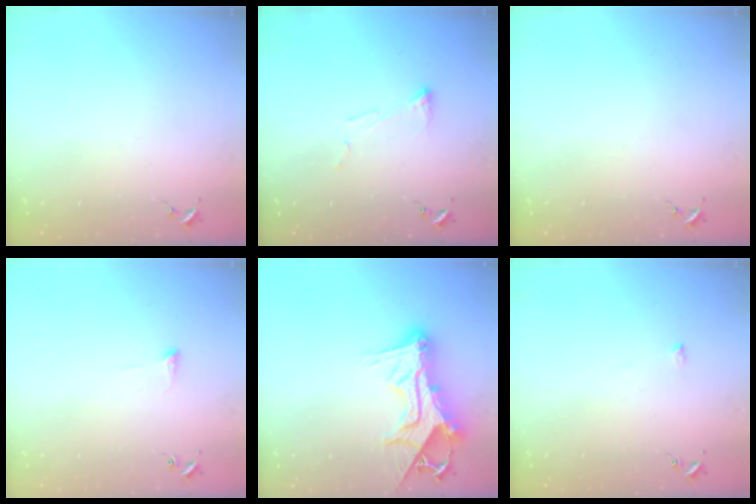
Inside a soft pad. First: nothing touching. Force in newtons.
{"total": 5.8, "press": 5.8, "slide": 0.3}
{"total": 0.0}
{"total": 4.0, "press": 4.0, "slide": 0.5}
{"total": 19.2, "press": 19.2, "slide": 1.2}
{"total": 3.9, "press": 3.8, "slide": 0.6}